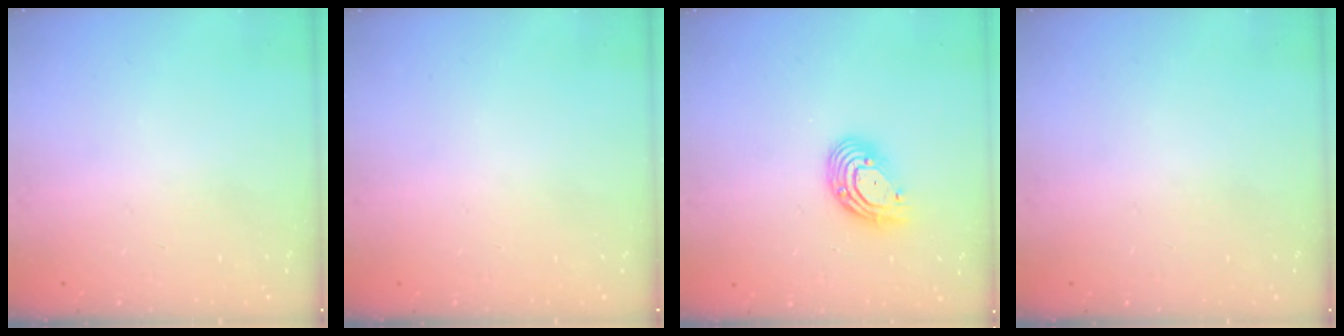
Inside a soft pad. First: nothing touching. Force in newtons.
{"total": 0.0}
{"total": 10.3, "press": 10.3, "slide": 1.0}
{"total": 0.0}